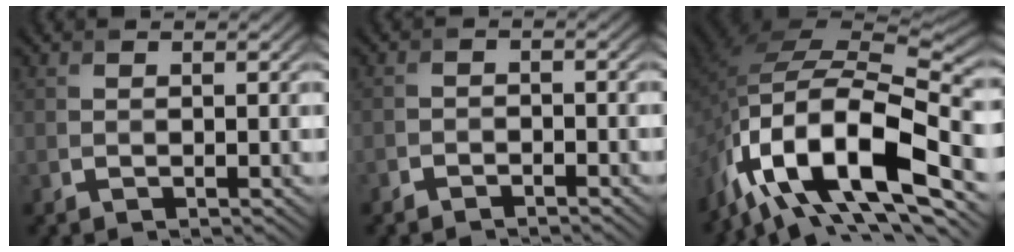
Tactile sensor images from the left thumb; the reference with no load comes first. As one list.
[{"total": 1.6, "force": [-1.6, 0.3, 0.0], "torque": [-0.002, -0.002, -0.033]}, {"total": 18.8, "force": [-9.8, 8.4, 13.6], "torque": [-0.285, -0.020, -0.174]}]